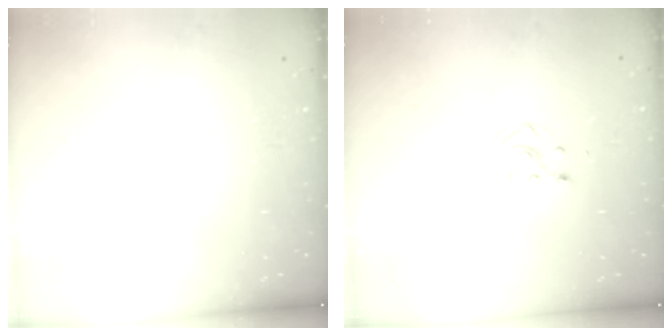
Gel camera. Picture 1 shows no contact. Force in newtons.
{"total": 3.6, "press": 3.5, "slide": 0.8}